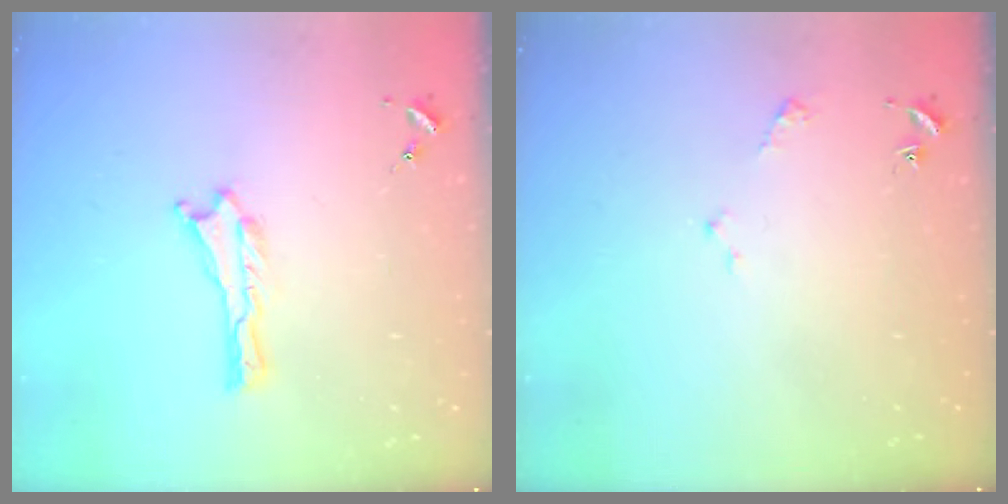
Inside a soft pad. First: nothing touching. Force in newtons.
{"total": 1.6, "press": 1.6, "slide": 0.2}